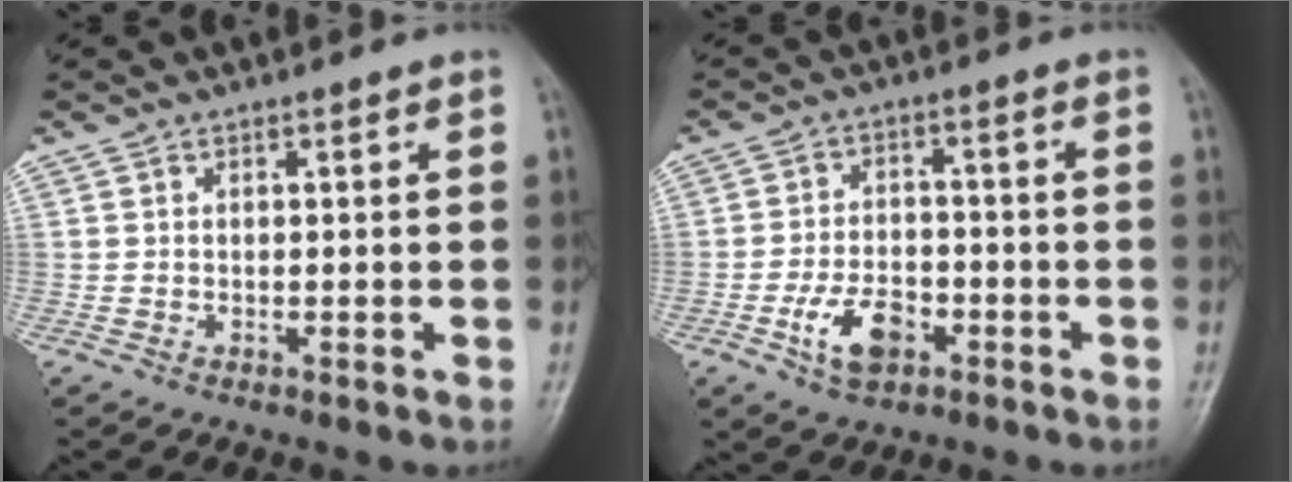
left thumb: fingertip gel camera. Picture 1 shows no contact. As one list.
[{"total": 7.6, "force": [-3.5, 4.5, 5.0], "torque": [-0.080, 0.020, -0.062]}]